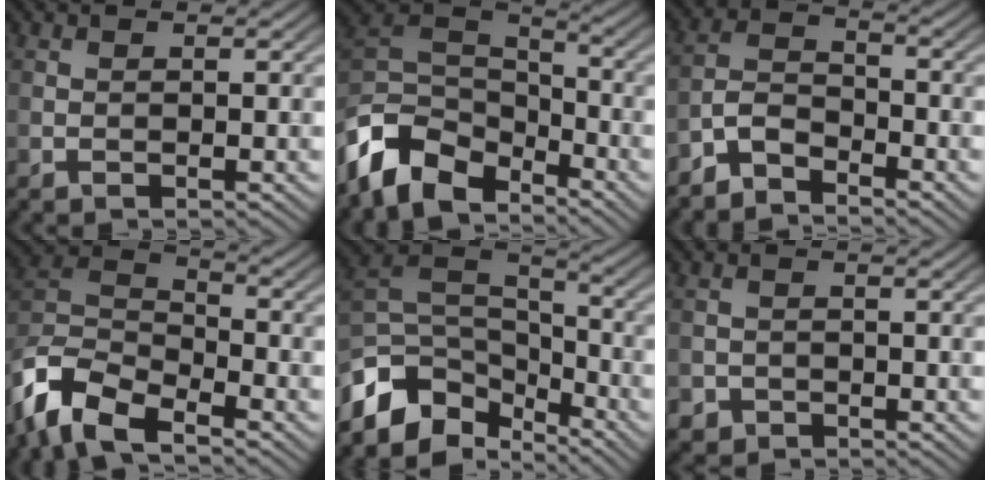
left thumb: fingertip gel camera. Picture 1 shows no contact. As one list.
[{"total": 10.1, "force": [-7.0, 5.5, 4.8], "torque": [-0.109, -0.005, -0.155]}, {"total": 4.6, "force": [-3.8, 1.5, 2.0], "torque": [-0.041, 0.001, -0.091]}, {"total": 9.8, "force": [-7.2, 3.7, 5.5], "torque": [-0.121, -0.008, -0.163]}, {"total": 11.1, "force": [-6.7, 6.0, 6.5], "torque": [-0.138, 0.005, -0.144]}, {"total": 1.8, "force": [-1.2, 1.3, 0.2], "torque": [0.001, -0.003, -0.027]}]